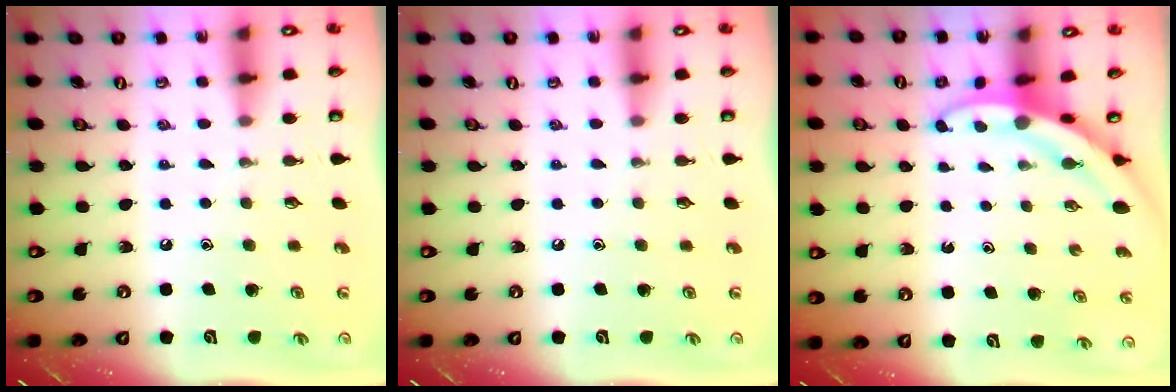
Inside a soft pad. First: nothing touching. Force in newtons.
{"total": 0.0}
{"total": 2.8, "press": 2.8, "slide": 0.3}